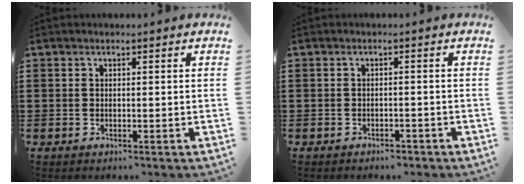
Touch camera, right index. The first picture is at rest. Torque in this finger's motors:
{"motor_torque": [0.00, 0.55, -0.03, -0.01]}